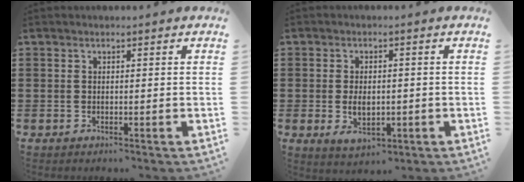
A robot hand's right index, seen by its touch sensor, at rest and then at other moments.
{"total": 4.1, "force": [-0.6, 2.5, 3.2], "torque": [-0.061, -0.002, -0.013]}